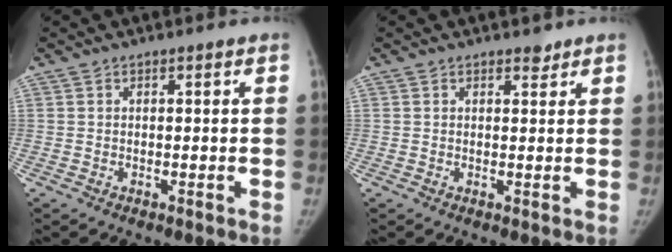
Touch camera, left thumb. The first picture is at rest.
{"total": 1.4, "force": [1.1, 0.7, 0.4], "torque": [0.003, -0.009, 0.014]}